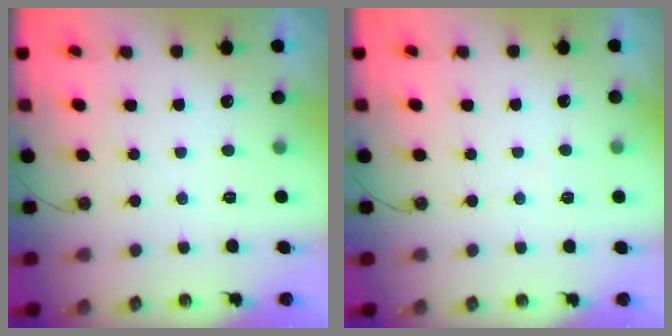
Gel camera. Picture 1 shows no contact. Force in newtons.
{"total": 3.5, "press": 3.5, "slide": 0.6}